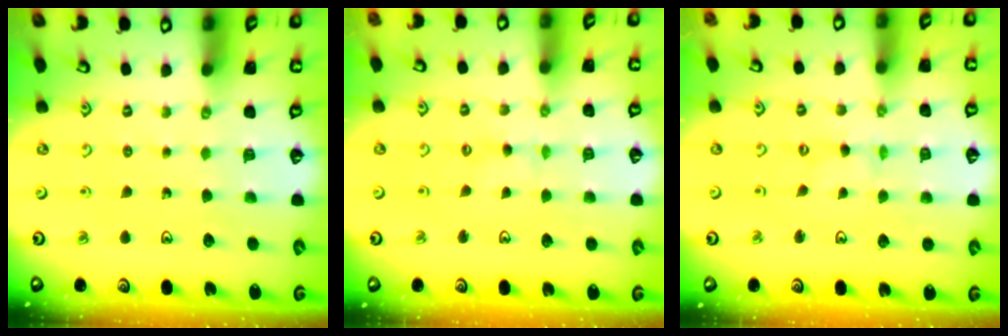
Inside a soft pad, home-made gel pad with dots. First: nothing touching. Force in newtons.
{"total": 1.8, "press": 1.8, "slide": 0.4}
{"total": 0.6, "press": 0.5, "slide": 0.1}